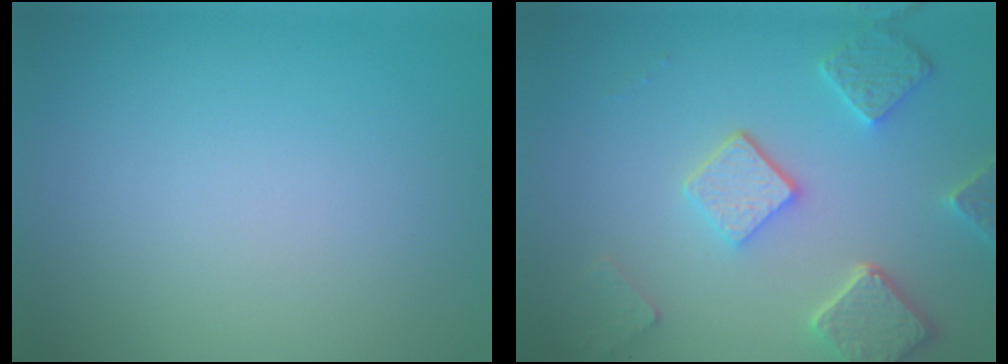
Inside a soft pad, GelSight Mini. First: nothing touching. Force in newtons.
{"total": 5.2, "press": 4.0, "slide": 3.3}